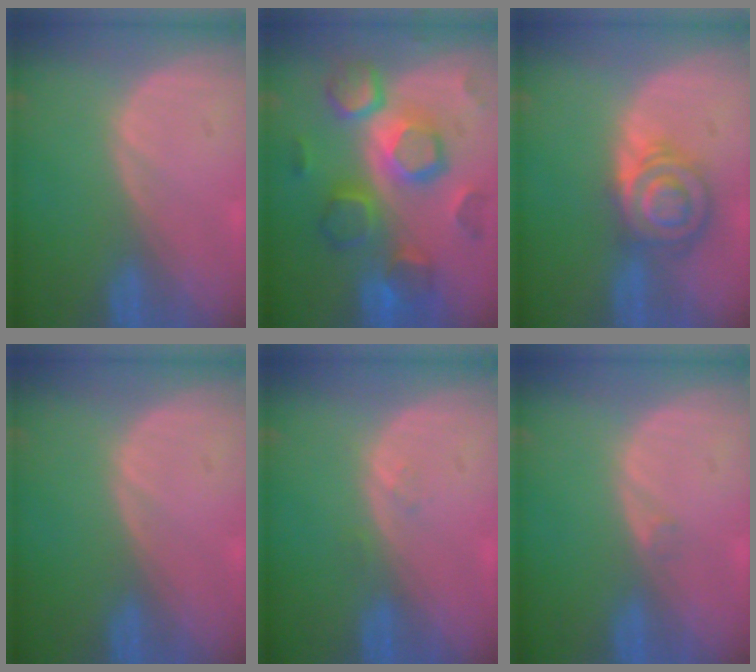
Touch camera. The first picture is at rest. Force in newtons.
{"total": 11.2, "press": 11.2, "slide": 0.9}
{"total": 6.7, "press": 6.7, "slide": 0.1}
{"total": 0.0}
{"total": 0.7, "press": 0.7, "slide": 0.1}
{"total": 0.5, "press": 0.5, "slide": 0.1}